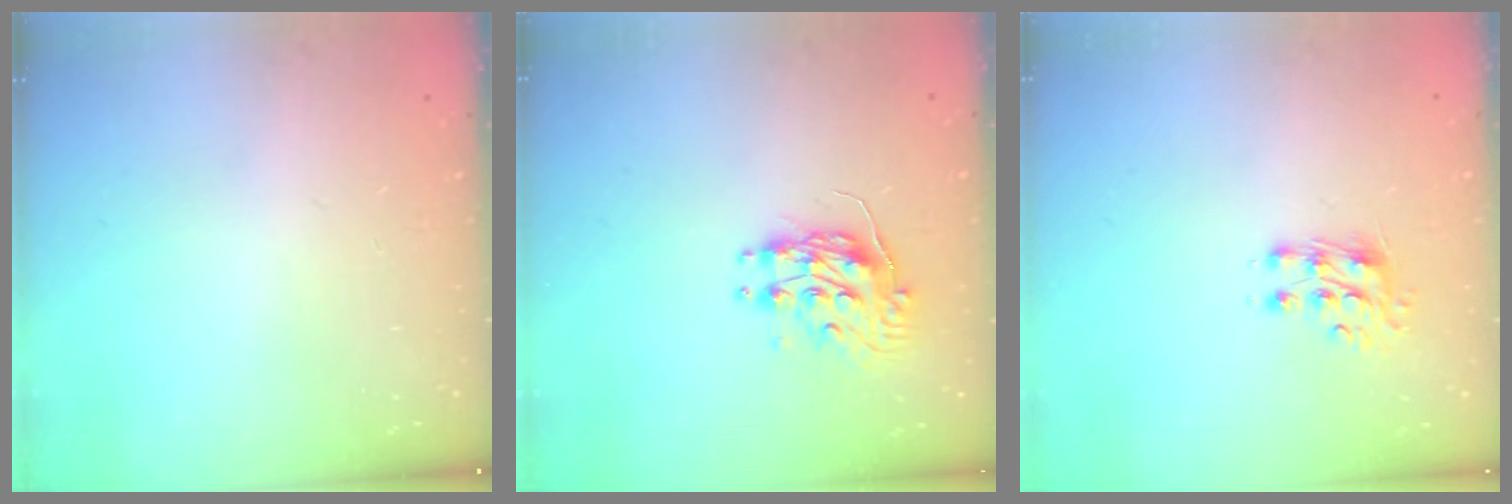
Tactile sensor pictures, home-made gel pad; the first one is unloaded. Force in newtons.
{"total": 9.3, "press": 9.3, "slide": 0.1}
{"total": 7.8, "press": 7.7, "slide": 0.8}